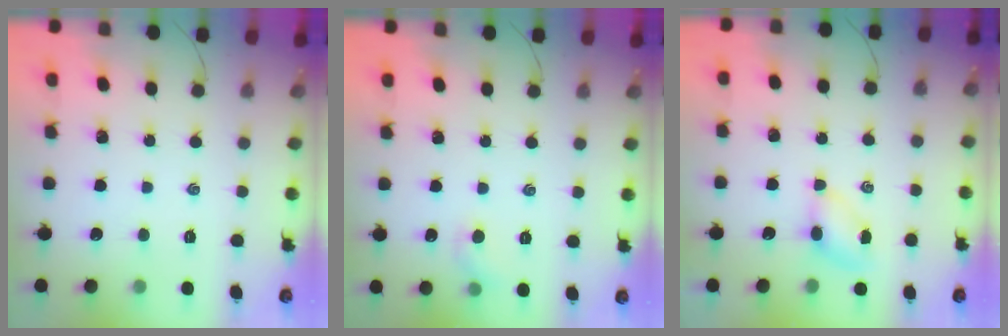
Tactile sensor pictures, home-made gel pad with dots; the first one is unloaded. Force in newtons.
{"total": 4.9, "press": 4.7, "slide": 1.2}
{"total": 4.3, "press": 4.2, "slide": 1.1}